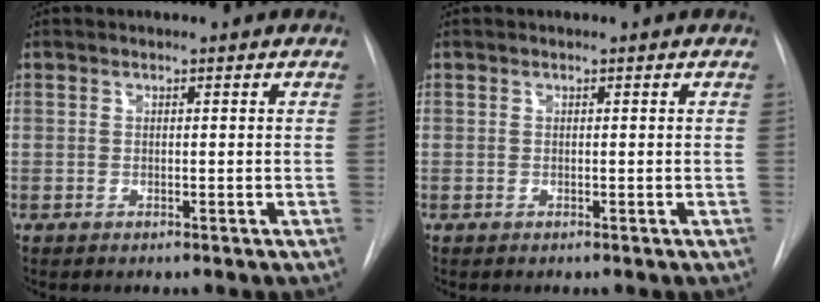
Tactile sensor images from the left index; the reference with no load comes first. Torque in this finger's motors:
{"motor_torque": [0.00, 0.00, 0.00, 0.00]}